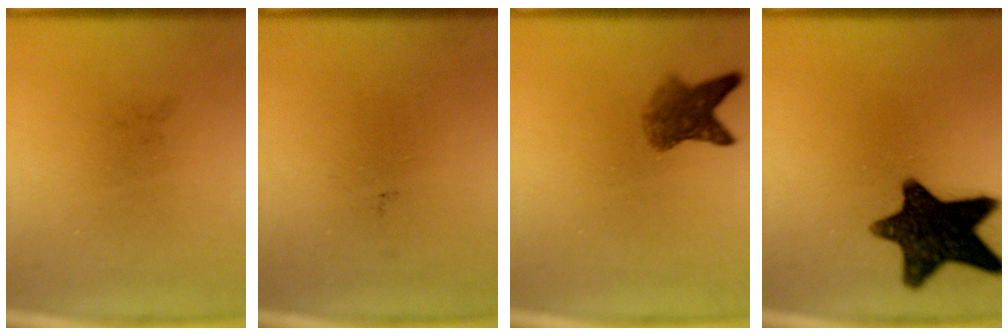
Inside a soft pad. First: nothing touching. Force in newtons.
{"total": 0.0}
{"total": 4.9}
{"total": 14.6}